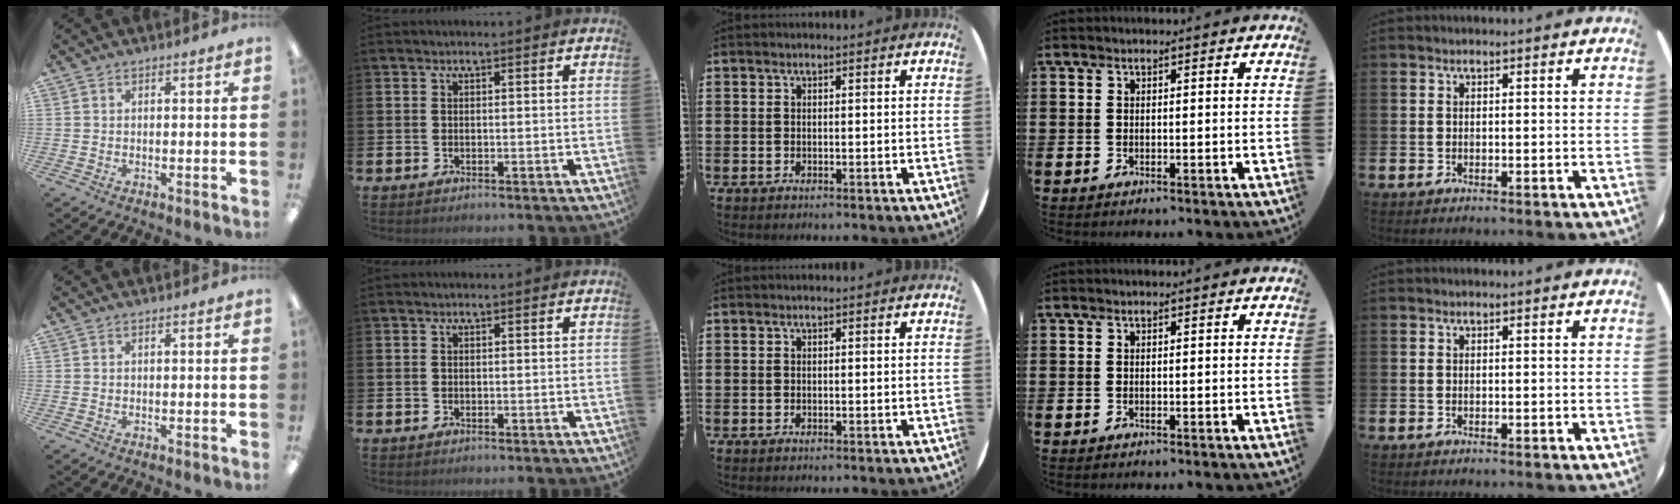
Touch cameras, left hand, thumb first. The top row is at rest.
{}